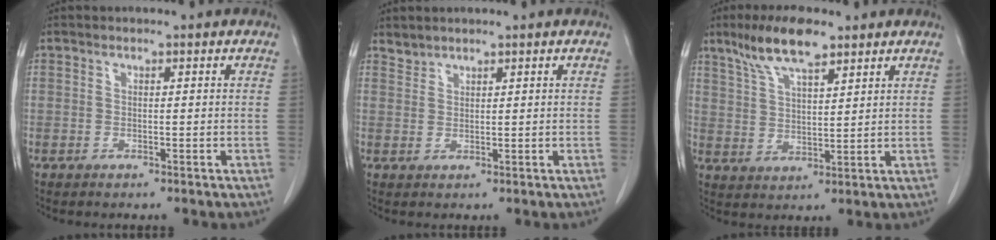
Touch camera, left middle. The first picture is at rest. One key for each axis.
{"total": 1.3, "fx": 1.3, "fy": 0.1, "fz": -0.2, "tx": 0.002, "ty": 0.002, "tz": 0.028}
{"total": 8.9, "fx": 6.4, "fy": 2.0, "fz": 5.8, "tx": -0.118, "ty": 0.012, "tz": 0.121}